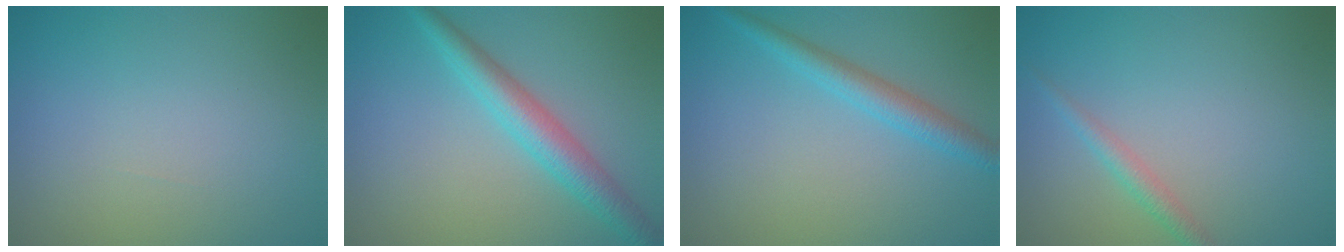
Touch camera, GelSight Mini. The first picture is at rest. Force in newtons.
{"total": 4.1, "press": 4.1, "slide": 0.1}
{"total": 2.8, "press": 2.8, "slide": 0.0}
{"total": 1.6, "press": 1.6, "slide": 0.0}